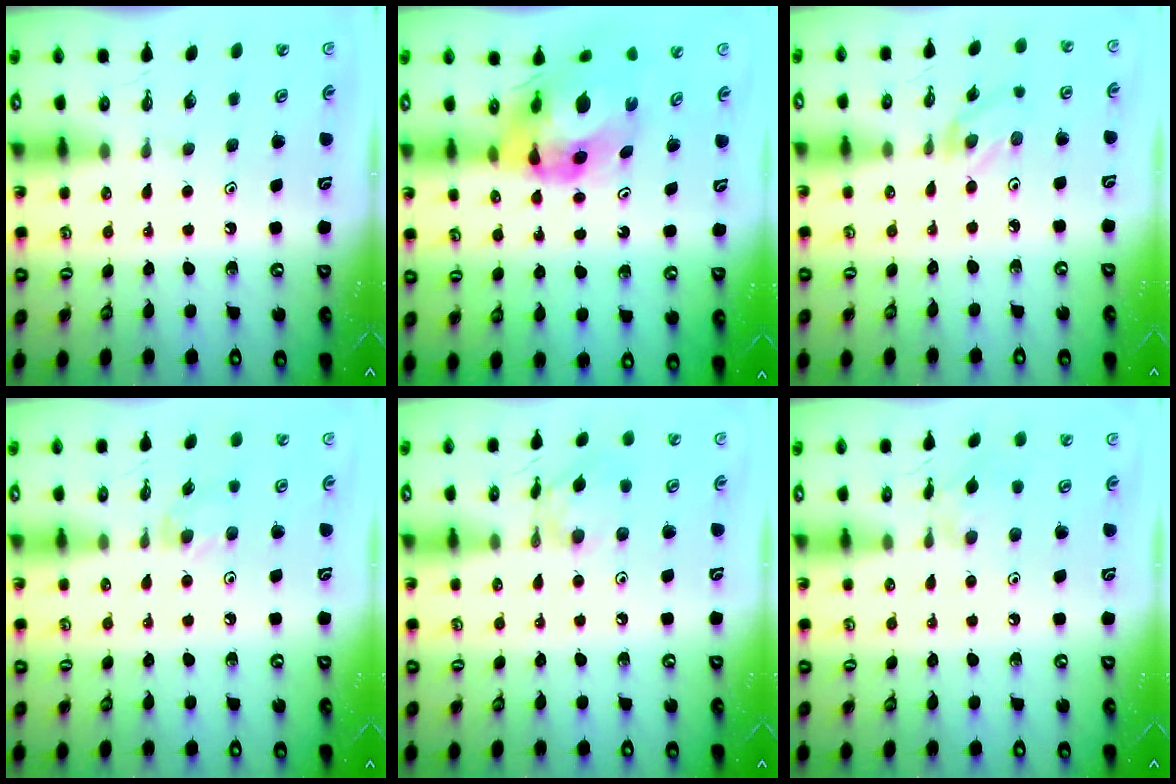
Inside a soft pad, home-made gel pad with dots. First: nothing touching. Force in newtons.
{"total": 10.1, "press": 10.0, "slide": 1.1}
{"total": 2.1, "press": 2.0, "slide": 0.4}
{"total": 3.9, "press": 3.9, "slide": 0.6}
{"total": 7.7, "press": 7.7, "slide": 0.3}
{"total": 3.2, "press": 3.1, "slide": 0.5}